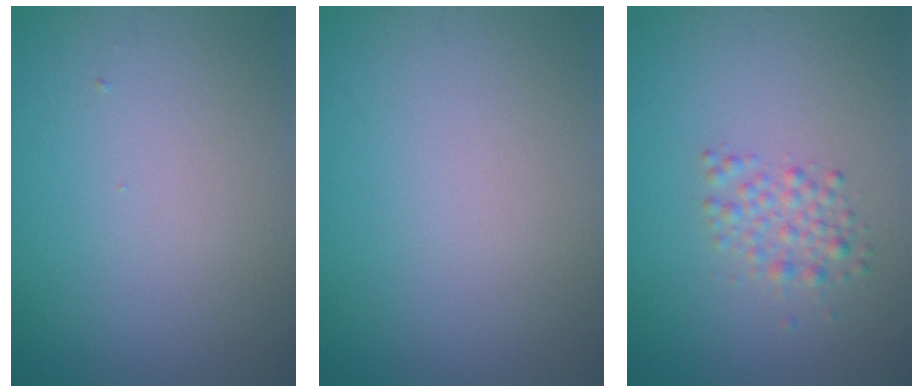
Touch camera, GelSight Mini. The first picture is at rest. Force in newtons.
{"total": 0.0}
{"total": 2.0, "press": 2.0, "slide": 0.1}